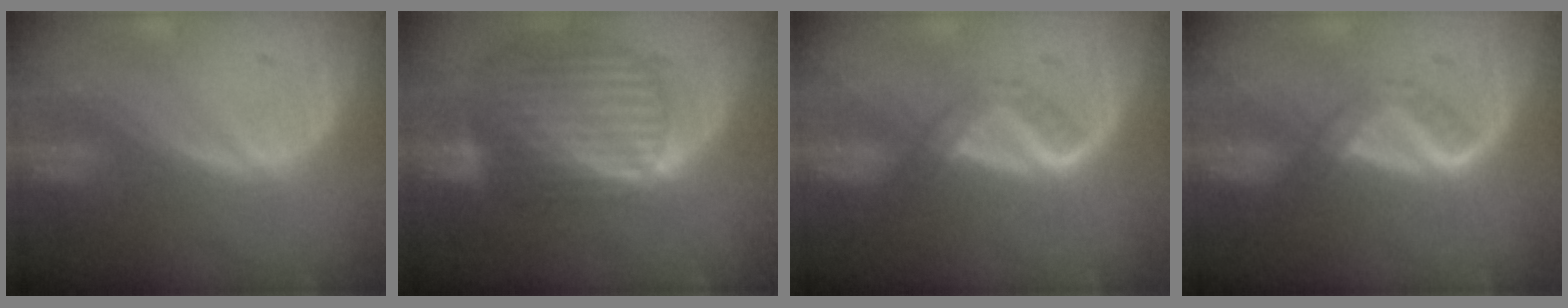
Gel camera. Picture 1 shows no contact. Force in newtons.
{"total": 10.3, "press": 8.7, "slide": 5.6}
{"total": 2.8, "press": 2.7, "slide": 0.7}
{"total": 2.8, "press": 2.7, "slide": 0.7}